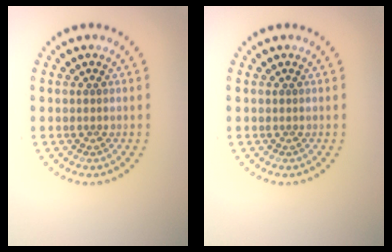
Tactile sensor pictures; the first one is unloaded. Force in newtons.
{"total": 0.0}